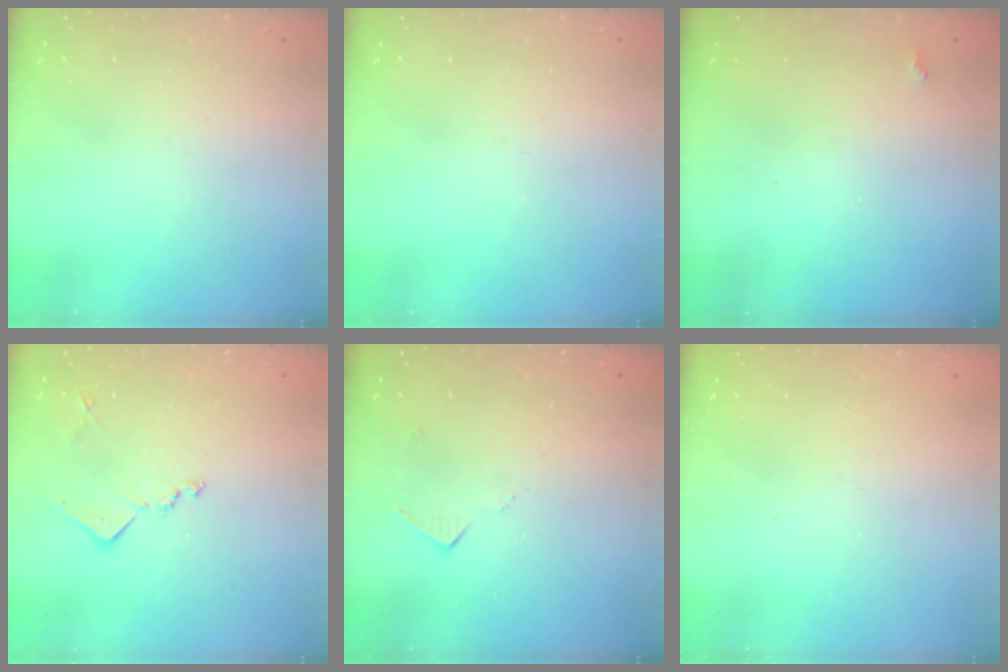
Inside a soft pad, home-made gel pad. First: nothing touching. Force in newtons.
{"total": 0.0}
{"total": 2.0, "press": 2.0, "slide": 0.5}
{"total": 10.7, "press": 10.7, "slide": 0.5}
{"total": 5.6, "press": 5.6, "slide": 0.6}
{"total": 1.1, "press": 1.0, "slide": 0.4}